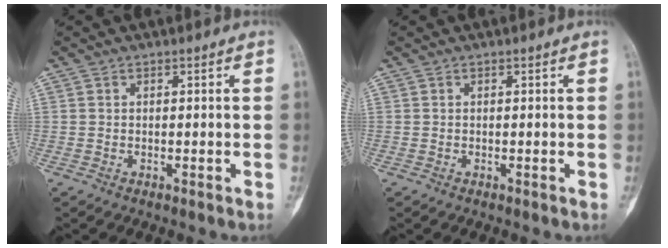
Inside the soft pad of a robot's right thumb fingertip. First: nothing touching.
{"total": 0.0}